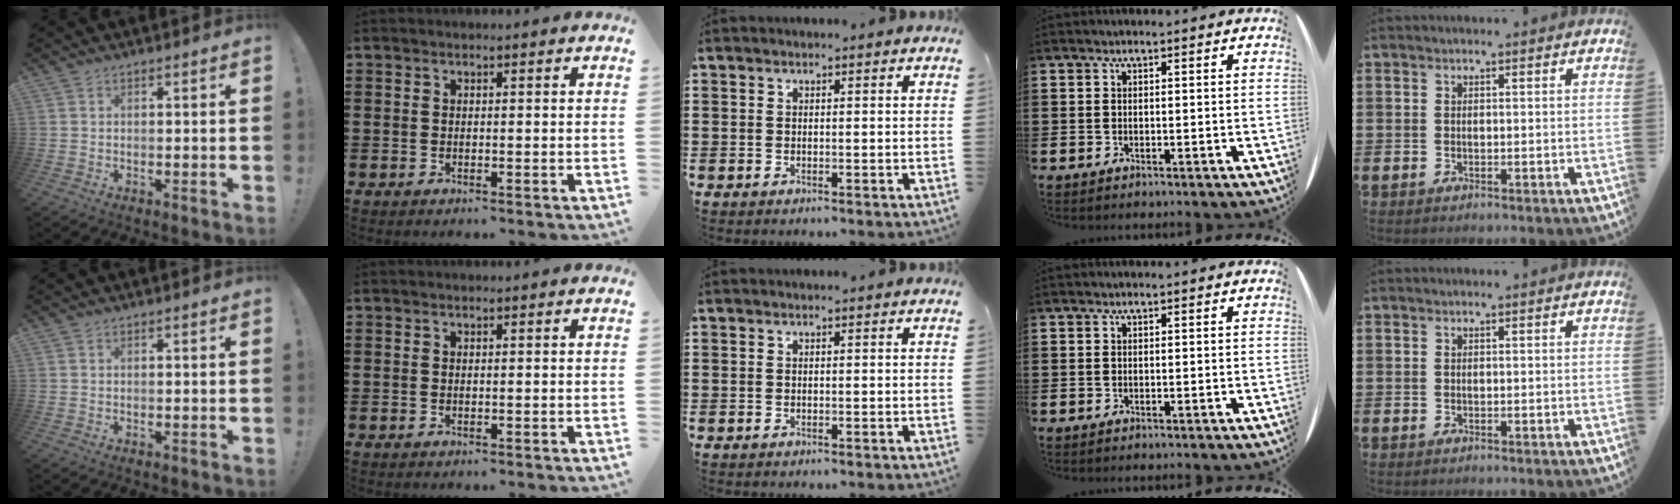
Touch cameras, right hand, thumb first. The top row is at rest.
{}